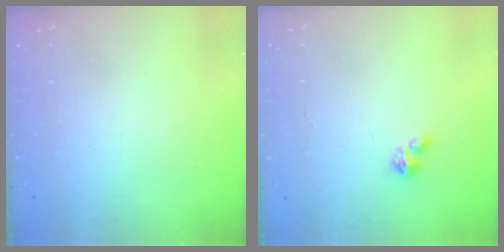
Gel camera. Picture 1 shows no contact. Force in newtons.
{"total": 2.1, "press": 2.1, "slide": 0.2}